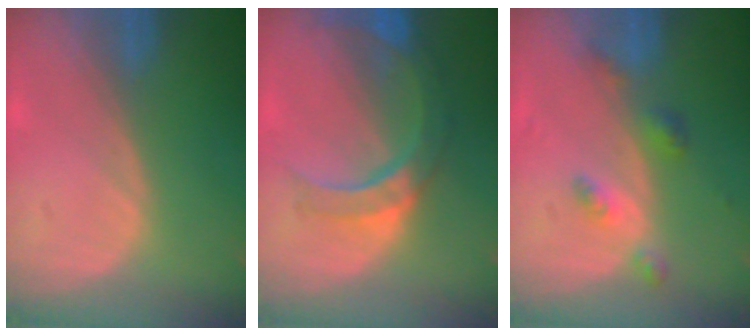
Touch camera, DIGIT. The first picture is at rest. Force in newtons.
{"total": 8.9, "press": 7.9, "slide": 4.0}
{"total": 4.2, "press": 3.9, "slide": 1.6}